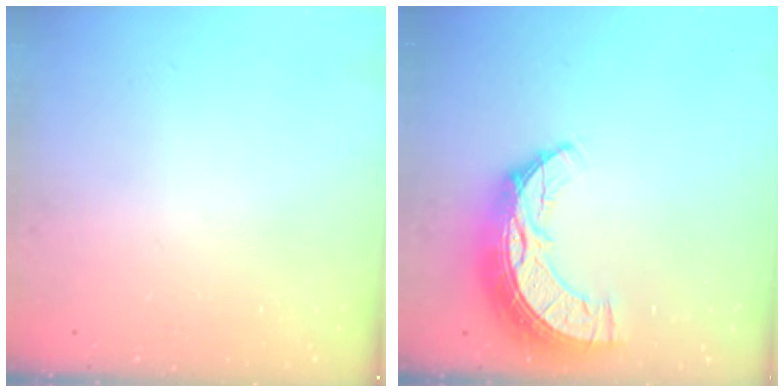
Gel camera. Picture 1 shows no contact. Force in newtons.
{"total": 13.4, "press": 13.3, "slide": 0.9}